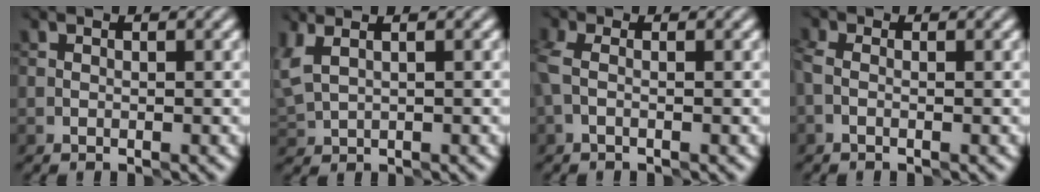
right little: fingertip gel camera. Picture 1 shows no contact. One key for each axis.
{"total": 2.9, "fx": 1.1, "fy": 1.6, "fz": 2.1, "tx": -0.069, "ty": 0.001, "tz": 0.035}
{"total": 1.4, "fx": -0.3, "fy": 0.7, "fz": 1.2, "tx": -0.044, "ty": 0.005, "tz": -0.009}
{"total": 0.7, "fx": -0.5, "fy": 0.2, "fz": 0.5, "tx": -0.016, "ty": 0.002, "tz": -0.011}